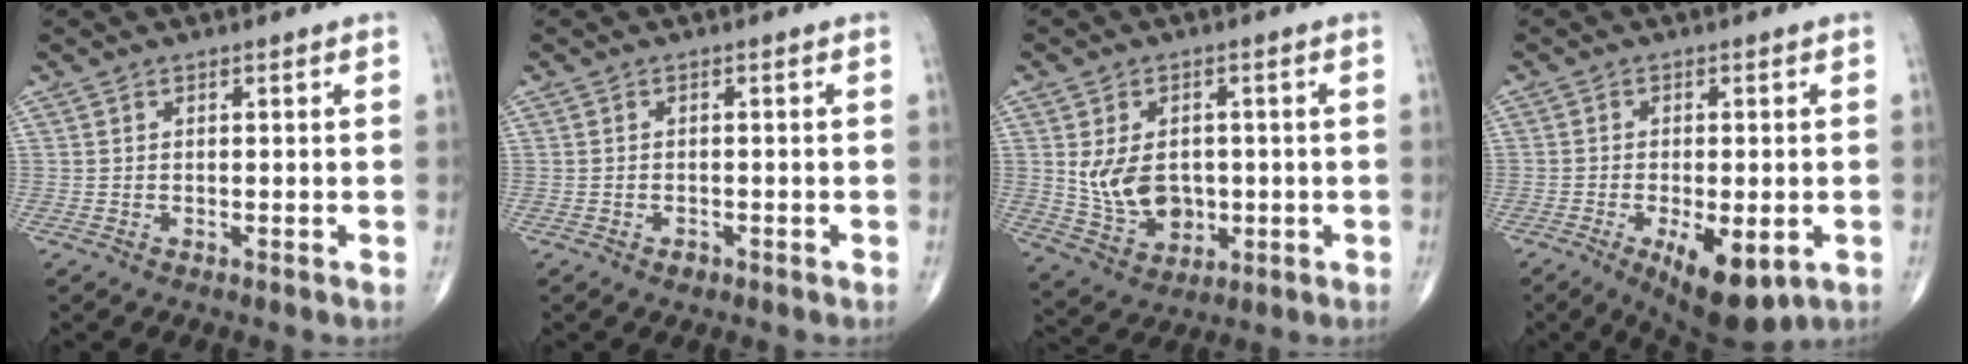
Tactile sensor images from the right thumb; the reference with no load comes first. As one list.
[{"total": 1.2, "force": [-0.7, 0.8, 0.5], "torque": [-0.006, 0.004, -0.010]}, {"total": 10.0, "force": [0.3, 7.2, 7.0], "torque": [-0.101, -0.005, 0.023]}, {"total": 10.9, "force": [-4.0, 4.6, 9.0], "torque": [-0.127, -0.011, -0.053]}]